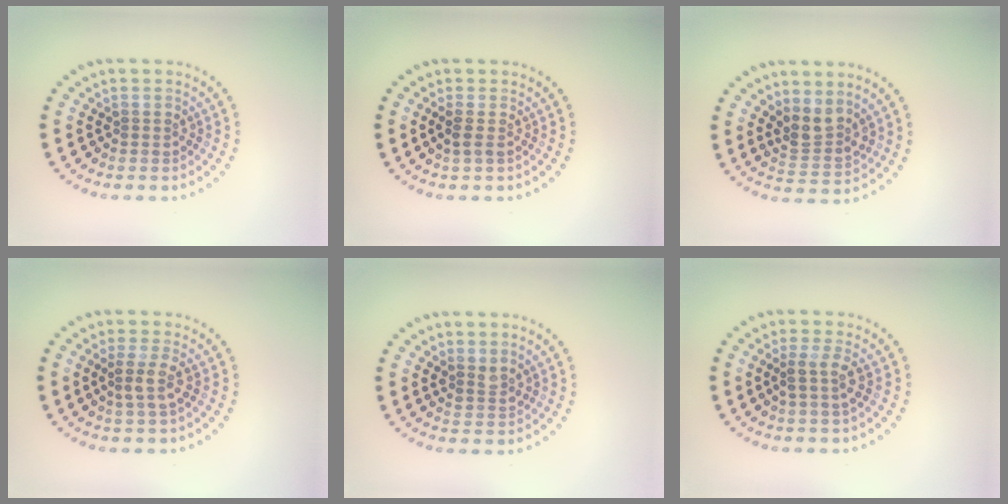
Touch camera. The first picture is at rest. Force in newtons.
{"total": 1.1, "press": 0.9, "slide": 0.6}
{"total": 2.5, "press": 1.9, "slide": 1.6}
{"total": 2.0, "press": 1.6, "slide": 1.1}
{"total": 1.4, "press": 1.1, "slide": 0.8}
{"total": 1.8, "press": 1.4, "slide": 1.2}